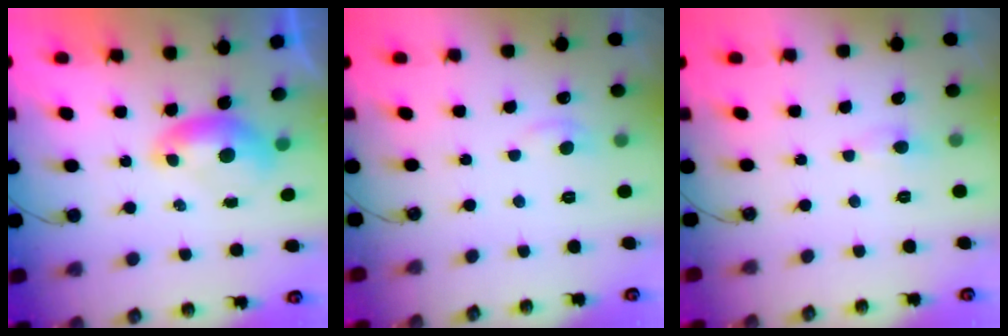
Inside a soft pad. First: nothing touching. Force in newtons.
{"total": 1.1, "press": 0.7, "slide": 0.9}
{"total": 1.4, "press": 1.2, "slide": 0.6}